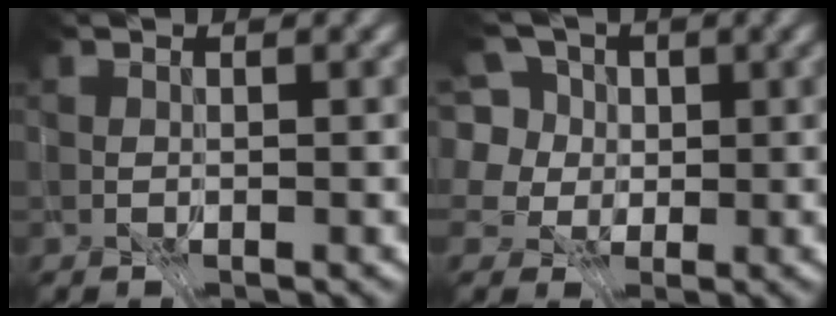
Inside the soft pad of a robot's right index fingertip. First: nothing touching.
{"total": 5.9, "force": [2.8, 4.4, 2.7], "torque": [-0.061, 0.017, 0.020]}